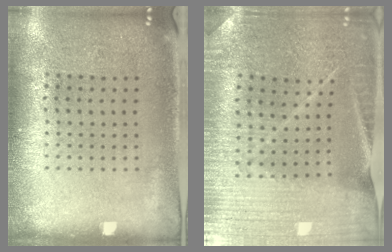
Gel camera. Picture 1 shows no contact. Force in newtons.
{"total": 3.1, "press": 3.1, "slide": 0.3}